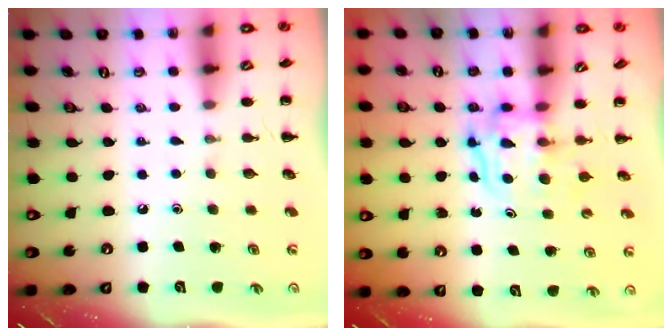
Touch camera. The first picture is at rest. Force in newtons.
{"total": 3.5, "press": 3.5, "slide": 0.3}